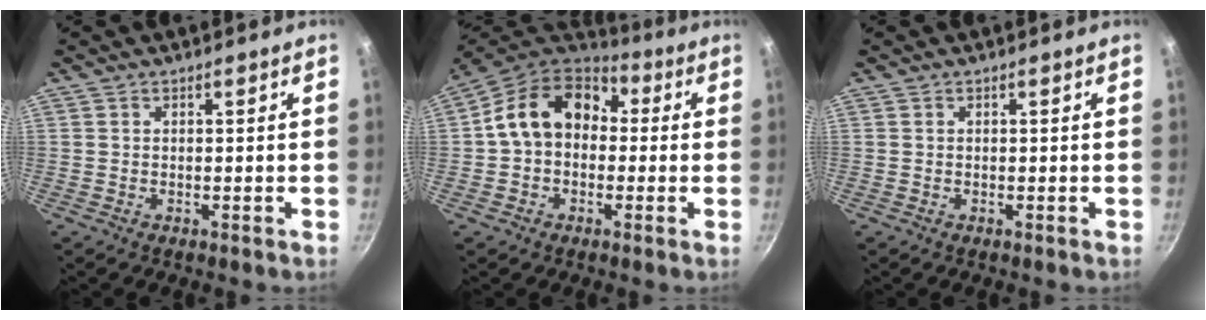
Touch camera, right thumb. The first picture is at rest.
{"total": 15.1, "force": [1.6, 11.4, 9.7], "torque": [-0.130, 0.039, 0.009]}
{"total": 0.0}